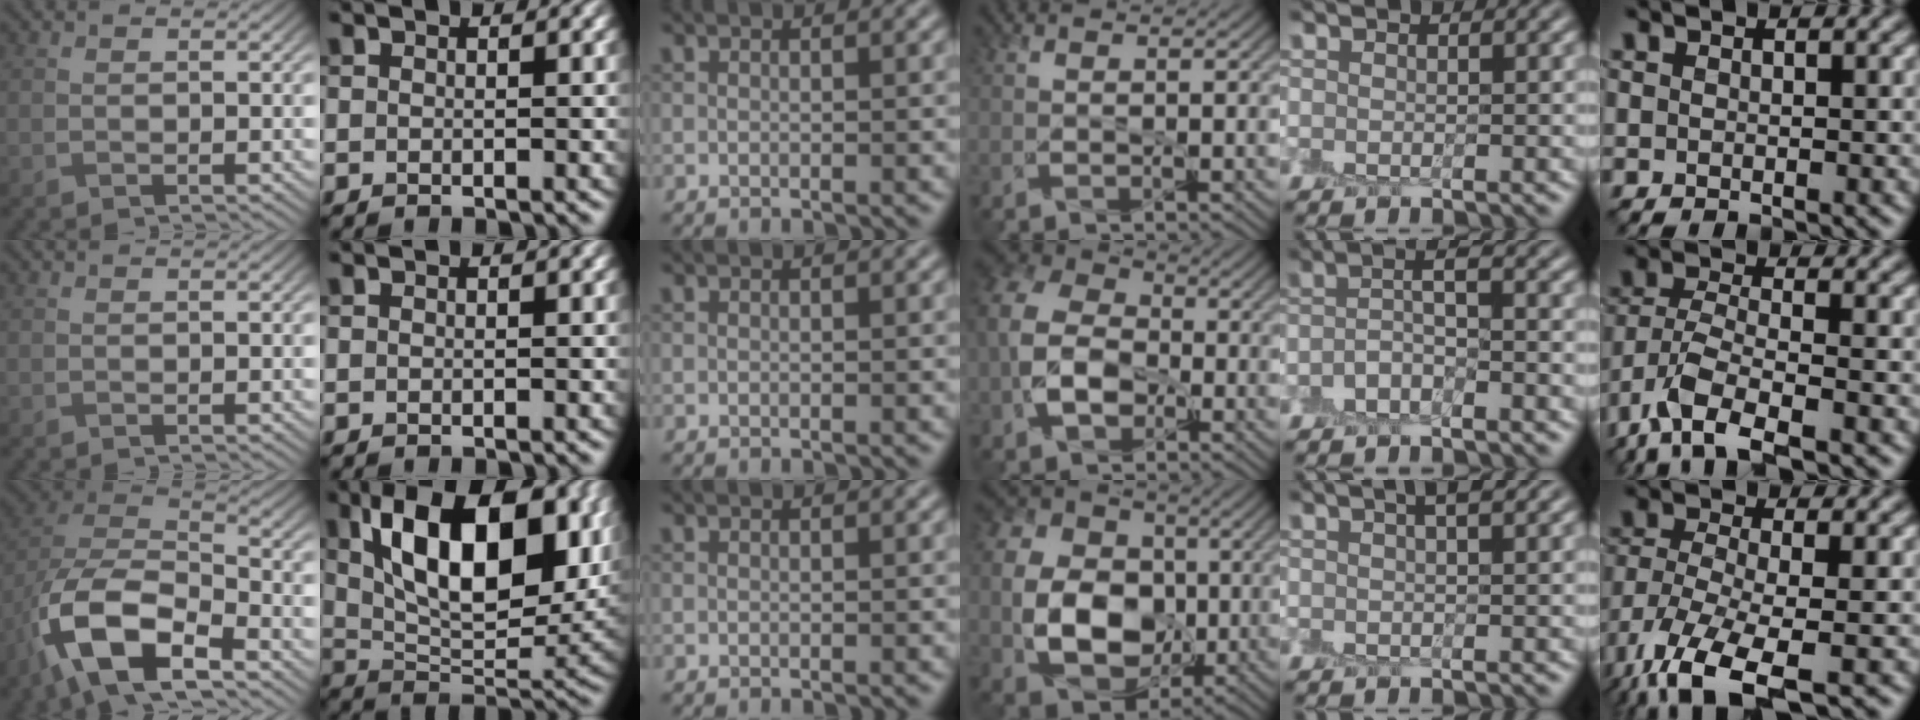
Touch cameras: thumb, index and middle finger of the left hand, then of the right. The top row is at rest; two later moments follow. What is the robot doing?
{"motion": "peel", "object": "envelope seal"}